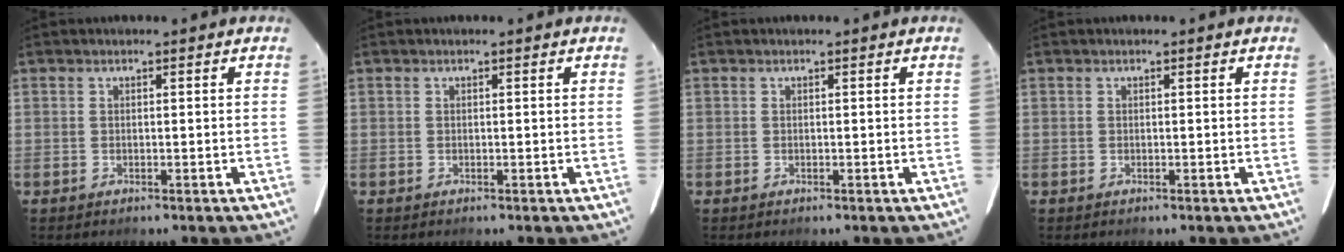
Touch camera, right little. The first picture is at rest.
{"total": 0.0}
{"total": 0.0}
{"total": 0.0}